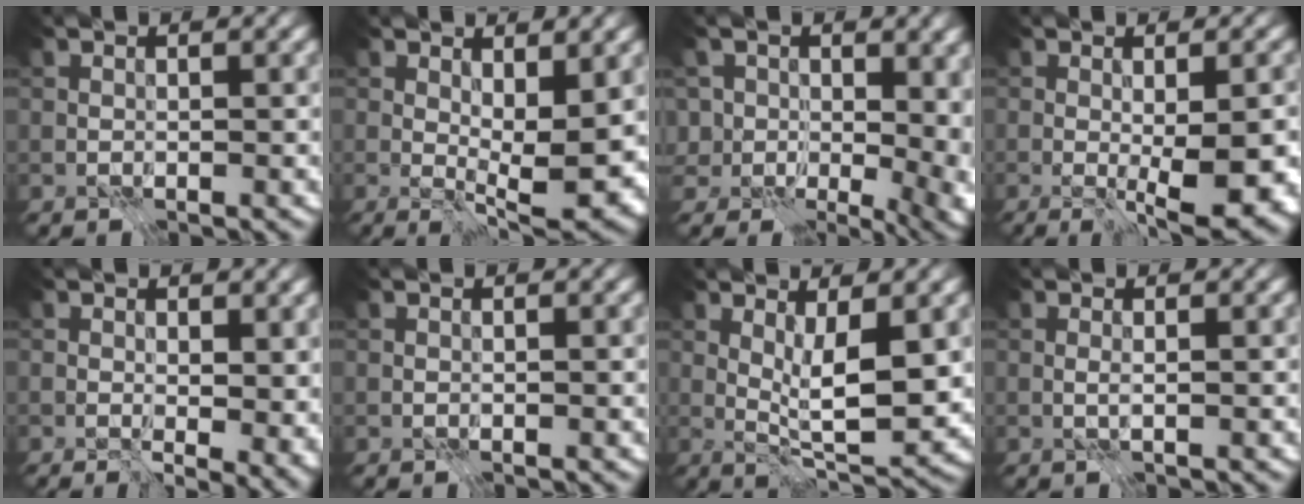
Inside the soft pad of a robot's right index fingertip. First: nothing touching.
{"total": 6.6, "force": [1.4, 2.1, 6.1], "torque": [-0.096, -0.011, 0.027]}
{"total": 8.8, "force": [0.7, 6.8, 5.6], "torque": [-0.078, -0.019, 0.019]}
{"total": 6.8, "force": [-1.9, 1.2, 6.4], "torque": [-0.093, -0.017, -0.023]}
{"total": 4.8, "force": [0.4, 2.3, 4.2], "torque": [-0.053, -0.012, 0.013]}
{"total": 0.0}
{"total": 5.2, "force": [0.9, 1.2, 5.0], "torque": [-0.083, -0.014, 0.018]}
{"total": 0.6, "force": [-0.2, -0.3, 0.5], "torque": [-0.012, -0.002, -0.006]}